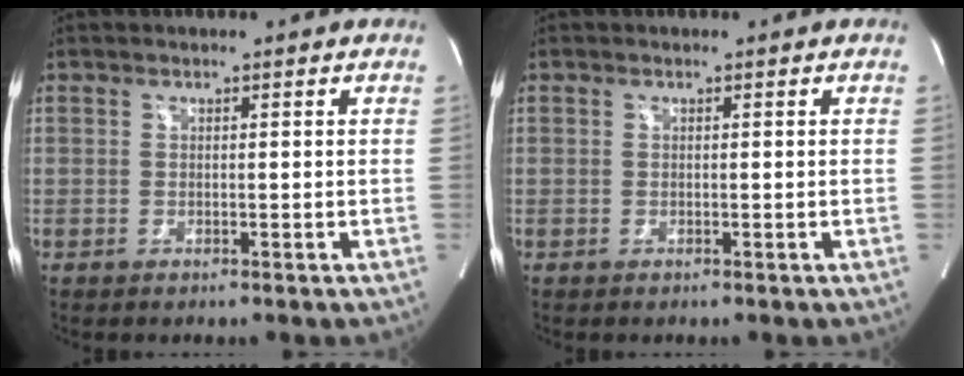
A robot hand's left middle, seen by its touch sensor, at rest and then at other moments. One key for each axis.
{"total": 0.0}